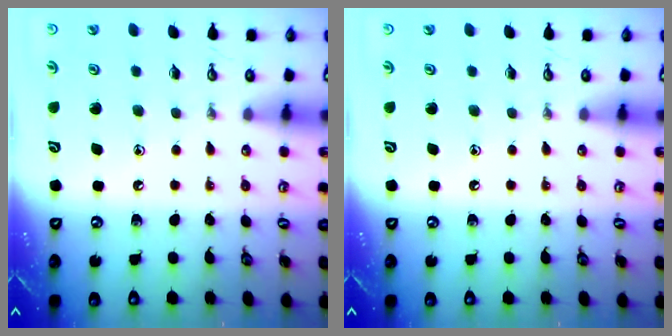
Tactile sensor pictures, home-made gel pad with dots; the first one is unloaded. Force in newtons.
{"total": 0.0}